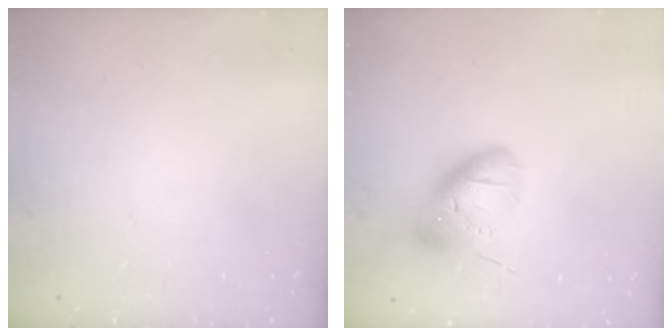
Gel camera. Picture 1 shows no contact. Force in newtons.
{"total": 14.1, "press": 13.9, "slide": 2.6}